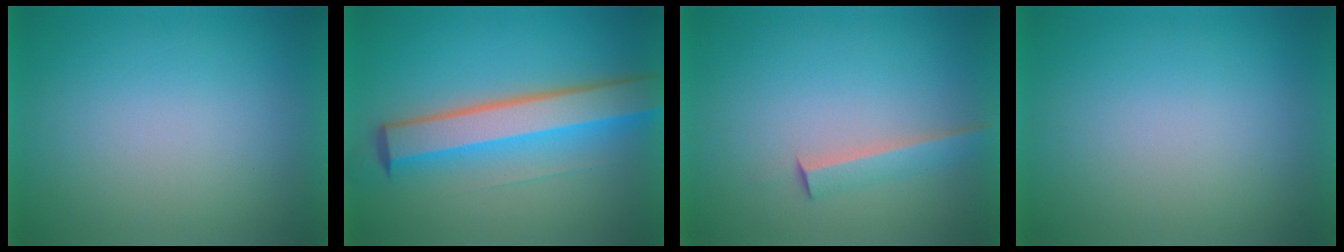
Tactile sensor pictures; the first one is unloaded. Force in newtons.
{"total": 7.9}
{"total": 2.5}
{"total": 0.0}